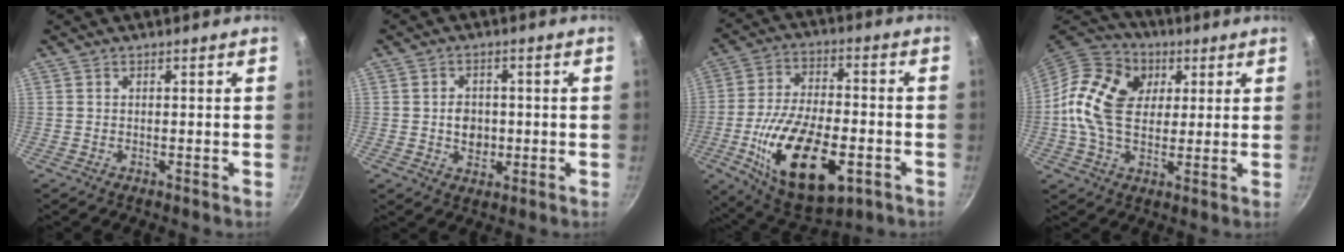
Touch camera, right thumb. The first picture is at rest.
{"total": 5.1, "force": [-0.3, 4.1, 3.0], "torque": [-0.027, 0.002, -0.005]}
{"total": 22.2, "force": [-7.0, 11.0, 17.9], "torque": [-0.306, 0.015, -0.109]}
{"total": 16.3, "force": [3.2, 11.7, 10.8], "torque": [-0.179, 0.008, 0.037]}